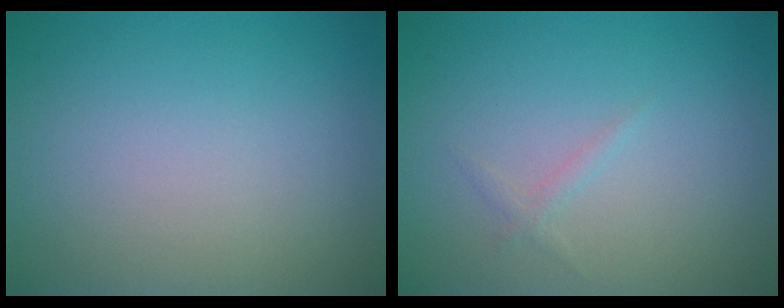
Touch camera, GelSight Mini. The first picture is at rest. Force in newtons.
{"total": 0.7, "press": 0.7, "slide": 0.1}